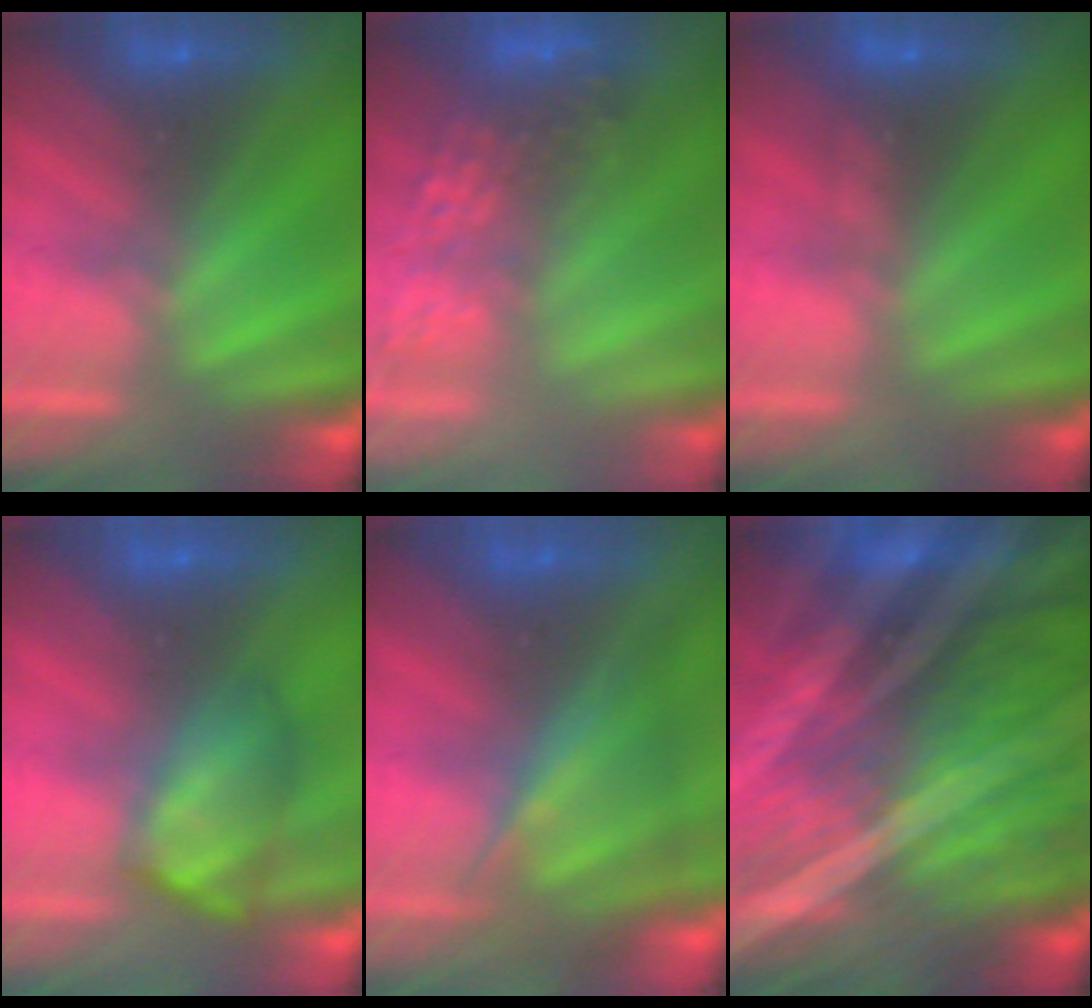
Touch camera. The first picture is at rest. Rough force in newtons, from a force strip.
{"total": 6.7}
{"total": 3.3}
{"total": 4.6}
{"total": 4.8}
{"total": 7.1}